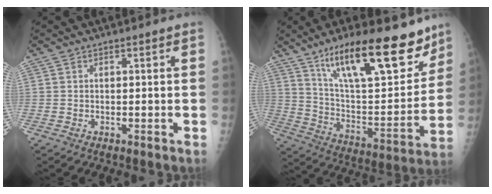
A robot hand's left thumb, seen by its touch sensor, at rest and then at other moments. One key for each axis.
{"total": 25.4, "fx": 16.7, "fy": 8.0, "fz": 17.4, "tx": -0.232, "ty": -0.063, "tz": 0.278}